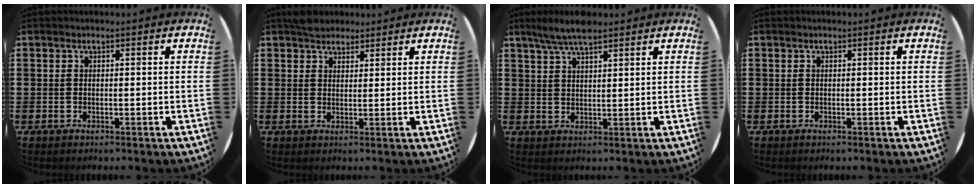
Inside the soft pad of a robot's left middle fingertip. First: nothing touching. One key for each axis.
{"total": 2.9, "fx": 2.6, "fy": 1.2, "fz": 0.1, "tx": 0.008, "ty": -0.003, "tz": 0.049}
{"total": 4.9, "fx": 4.1, "fy": 1.0, "fz": 2.6, "tx": -0.059, "ty": -0.003, "tz": 0.072}
{"total": 0.0}